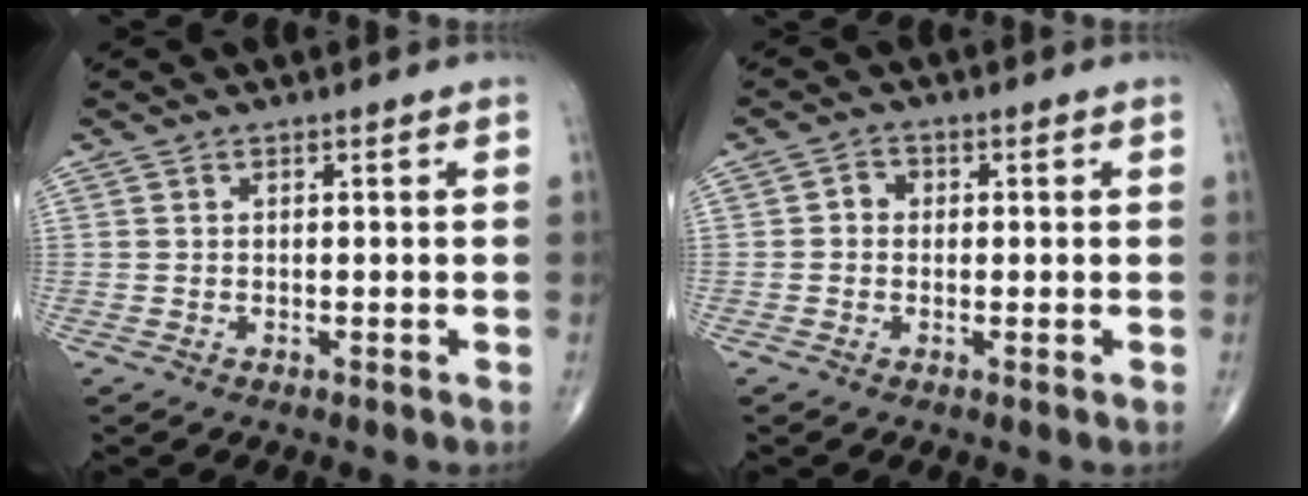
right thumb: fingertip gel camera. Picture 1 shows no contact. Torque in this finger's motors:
{"motor_torque": [-0.17, 0.11, 0.00, -0.03, 0.01]}